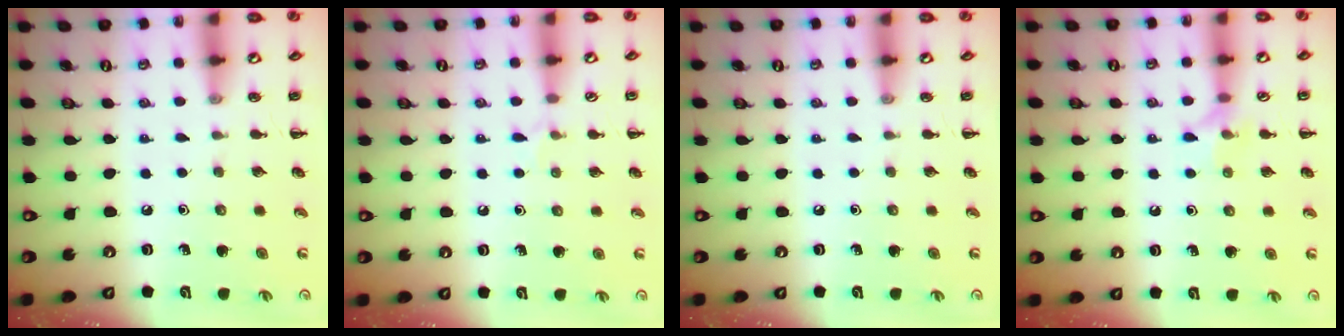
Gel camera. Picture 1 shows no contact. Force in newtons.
{"total": 4.6, "press": 4.3, "slide": 1.7}
{"total": 0.0}
{"total": 6.4, "press": 6.4, "slide": 0.9}